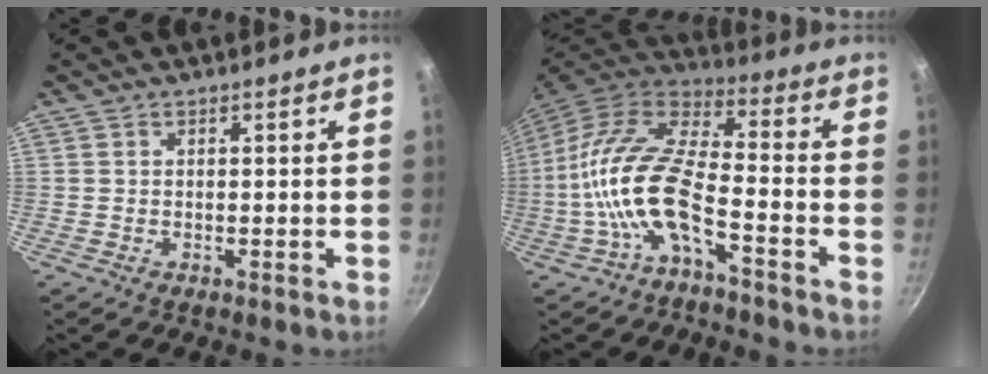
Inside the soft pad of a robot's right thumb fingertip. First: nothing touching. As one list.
[{"total": 15.3, "force": [-5.4, 5.8, 13.1], "torque": [-0.277, 0.066, -0.107]}]